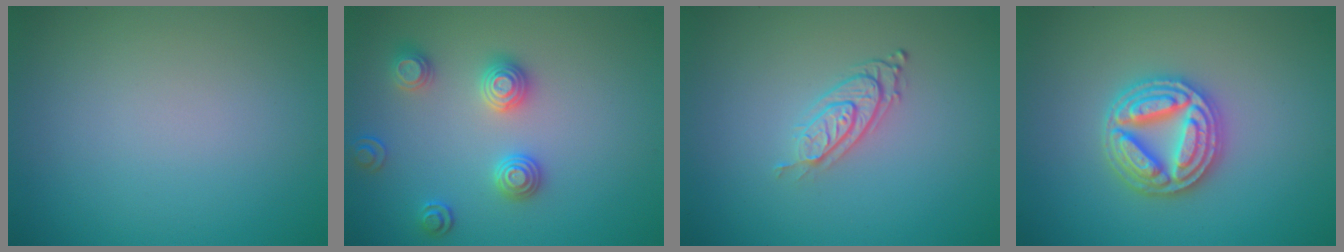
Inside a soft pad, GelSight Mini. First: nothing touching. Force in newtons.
{"total": 3.0, "press": 2.9, "slide": 0.6}
{"total": 2.9, "press": 1.9, "slide": 2.2}
{"total": 5.0, "press": 4.9, "slide": 0.9}